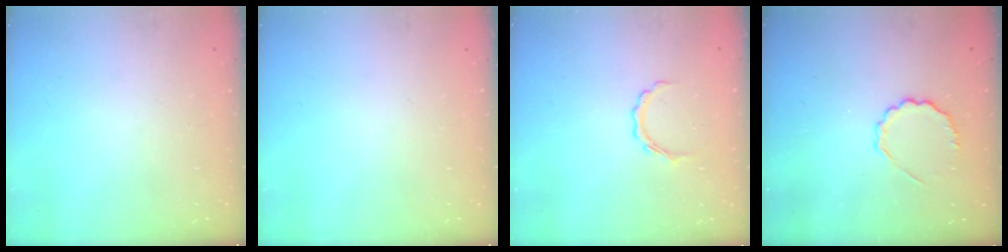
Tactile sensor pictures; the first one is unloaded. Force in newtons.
{"total": 0.0}
{"total": 4.3, "press": 4.3, "slide": 0.6}
{"total": 5.1, "press": 4.8, "slide": 1.8}